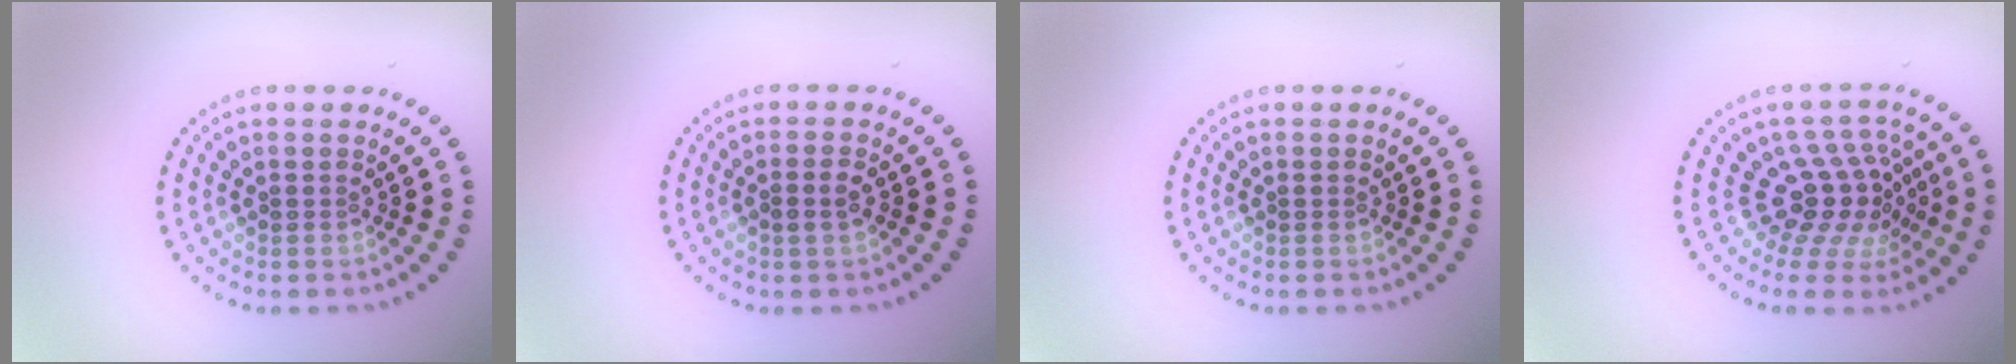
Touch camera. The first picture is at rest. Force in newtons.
{"total": 1.3, "press": 1.2, "slide": 0.3}
{"total": 0.0}
{"total": 4.5, "press": 3.1, "slide": 3.3}